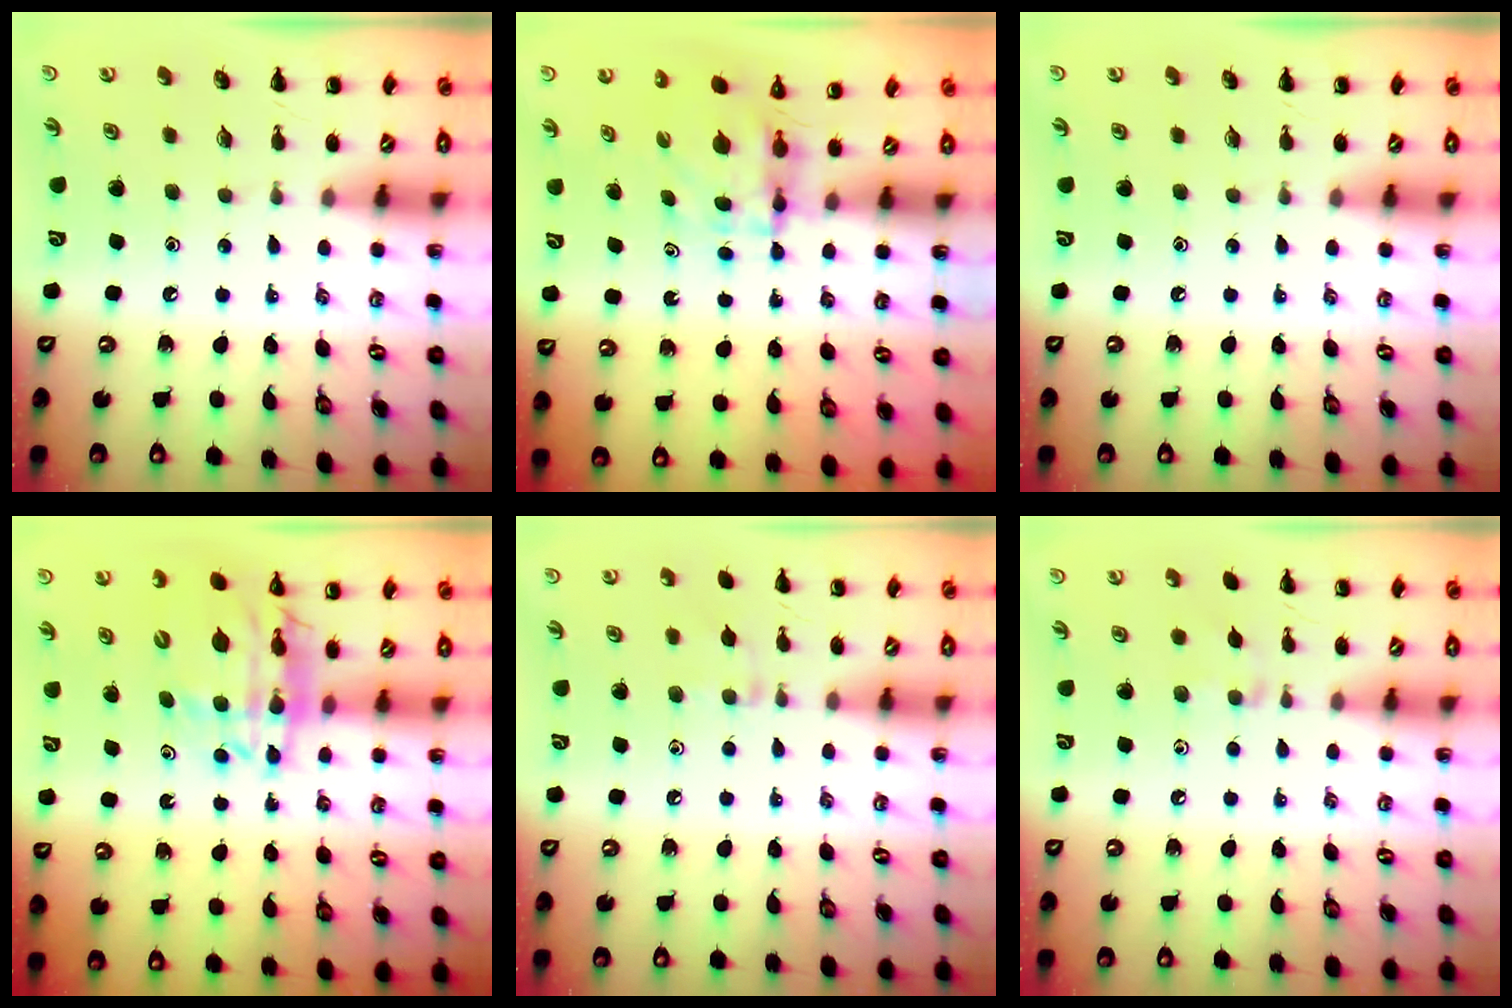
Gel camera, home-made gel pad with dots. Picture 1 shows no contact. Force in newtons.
{"total": 3.9, "press": 3.9, "slide": 0.3}
{"total": 0.0}
{"total": 15.2, "press": 14.7, "slide": 3.9}
{"total": 6.5, "press": 6.2, "slide": 2.2}
{"total": 4.5, "press": 4.3, "slide": 1.6}